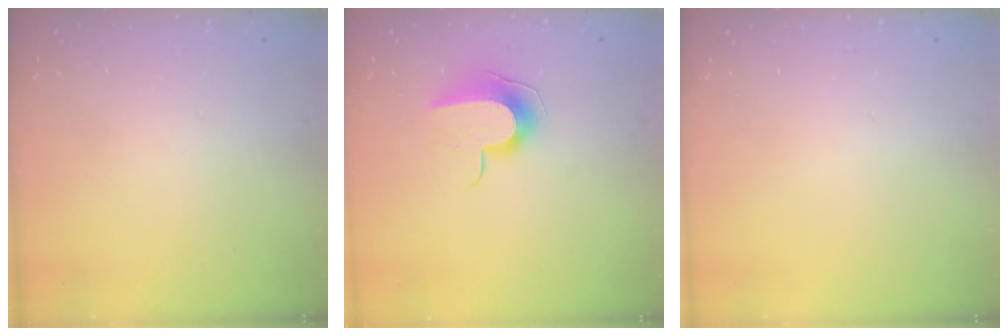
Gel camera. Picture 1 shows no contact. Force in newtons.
{"total": 9.0, "press": 9.0, "slide": 0.5}
{"total": 0.0}